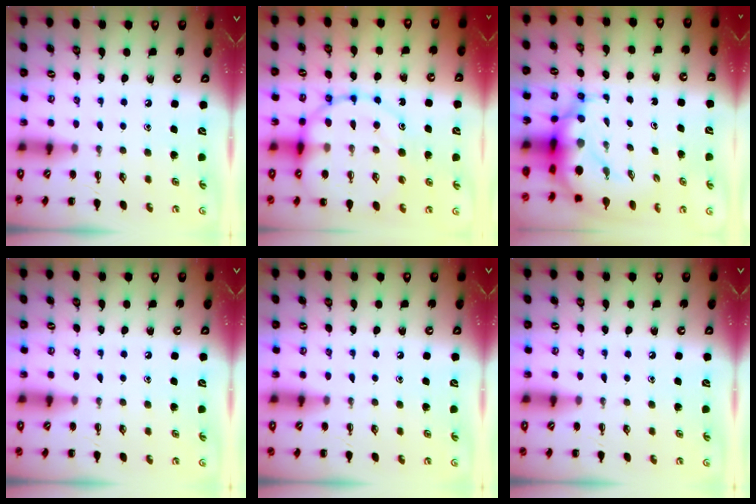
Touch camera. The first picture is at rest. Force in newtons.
{"total": 18.3, "press": 18.2, "slide": 2.1}
{"total": 9.7, "press": 9.4, "slide": 2.3}
{"total": 0.0}
{"total": 0.0}
{"total": 0.0}